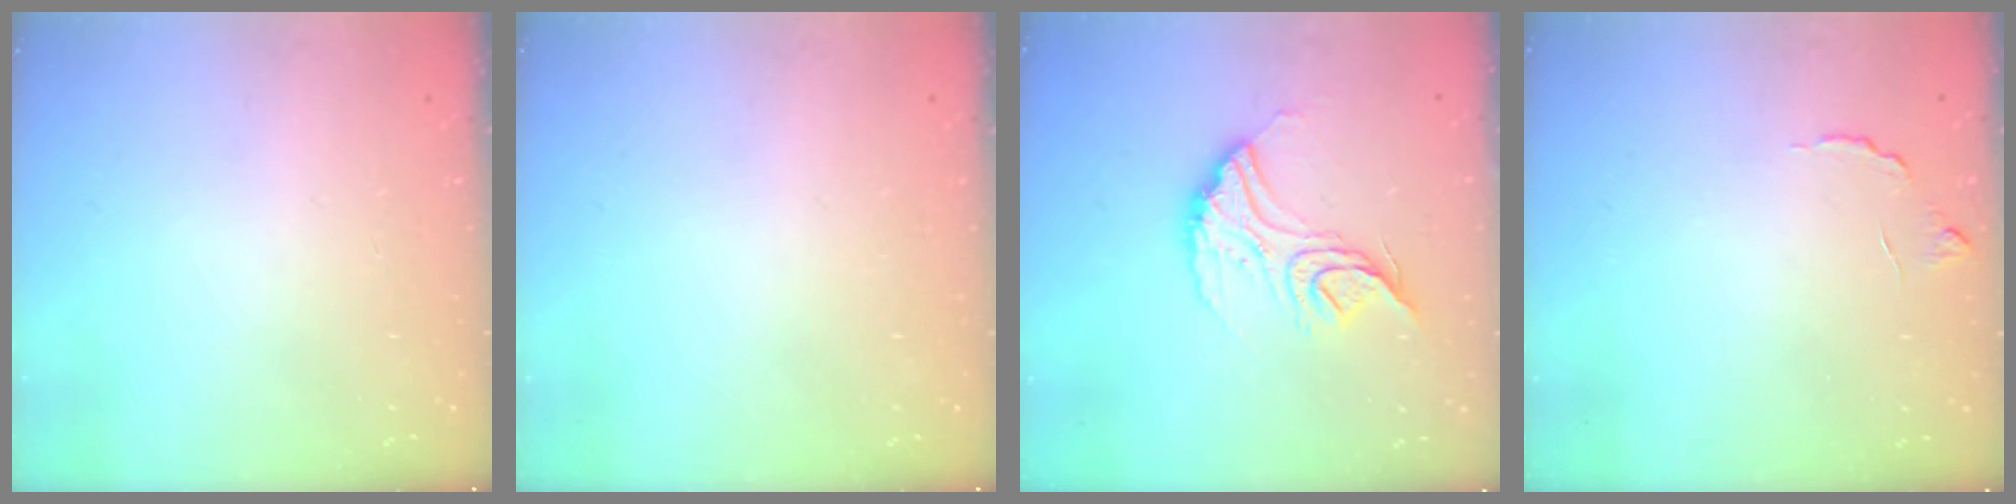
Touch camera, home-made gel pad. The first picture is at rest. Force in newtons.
{"total": 0.0}
{"total": 14.3, "press": 14.2, "slide": 1.1}
{"total": 6.0, "press": 6.0, "slide": 0.4}